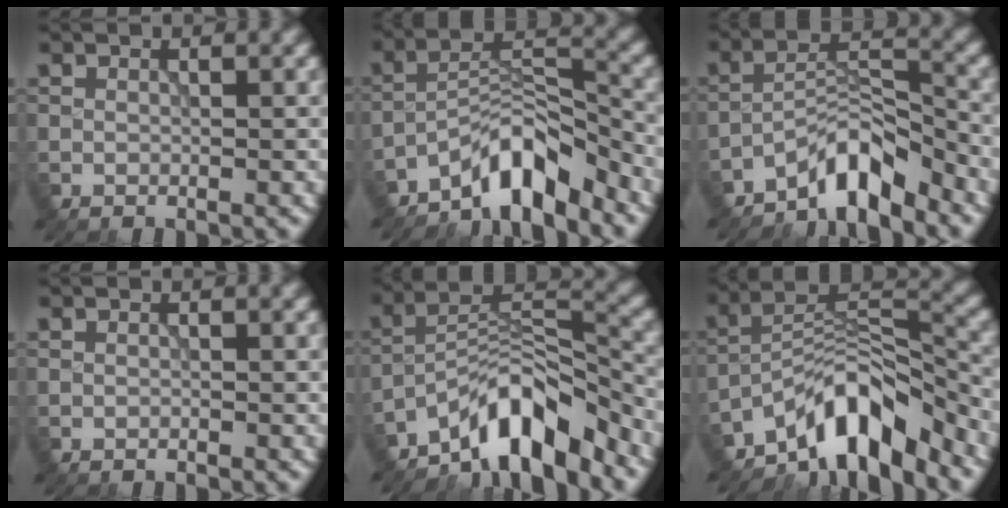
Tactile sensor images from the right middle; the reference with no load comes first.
{"total": 6.1, "force": [-5.0, 1.6, 3.1], "torque": [-0.040, 0.013, -0.095]}
{"total": 5.2, "force": [-4.3, 1.2, 2.6], "torque": [-0.036, 0.014, -0.087]}
{"total": 0.0}
{"total": 8.0, "force": [-6.4, 2.2, 4.4], "torque": [-0.060, 0.010, -0.122]}
{"total": 8.8, "force": [-6.7, 2.7, 4.9], "torque": [-0.066, 0.006, -0.131]}